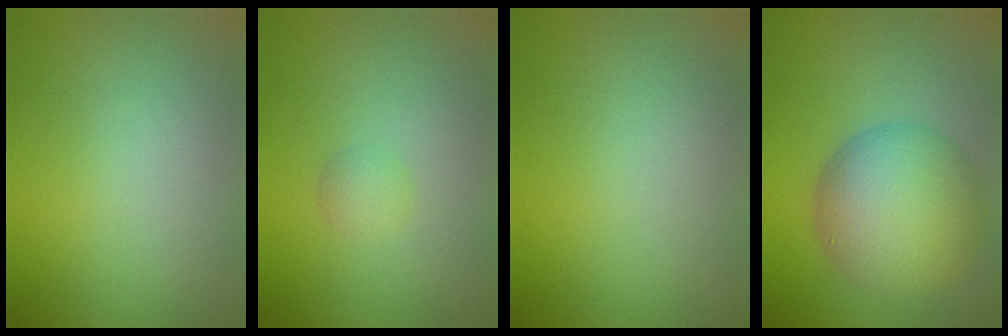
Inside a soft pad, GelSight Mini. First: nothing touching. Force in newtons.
{"total": 1.3, "press": 1.3, "slide": 0.1}
{"total": 0.0}
{"total": 9.9, "press": 9.8, "slide": 0.5}